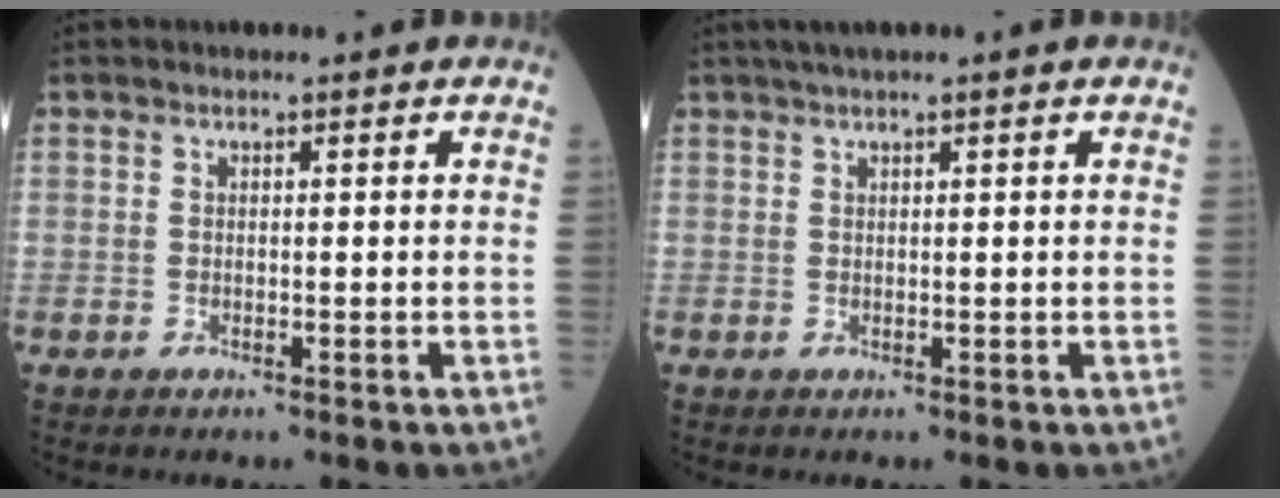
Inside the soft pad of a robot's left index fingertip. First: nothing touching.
{"total": 2.6, "force": [1.8, -0.4, 1.8], "torque": [-0.036, 0.016, 0.036]}